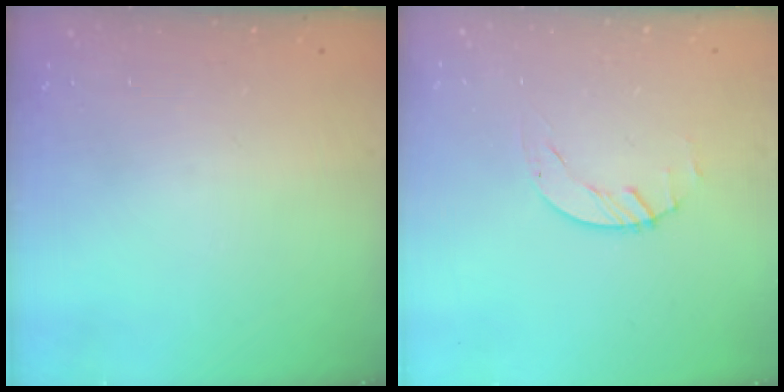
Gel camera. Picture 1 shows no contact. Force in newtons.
{"total": 0.8, "press": 0.8, "slide": 0.2}